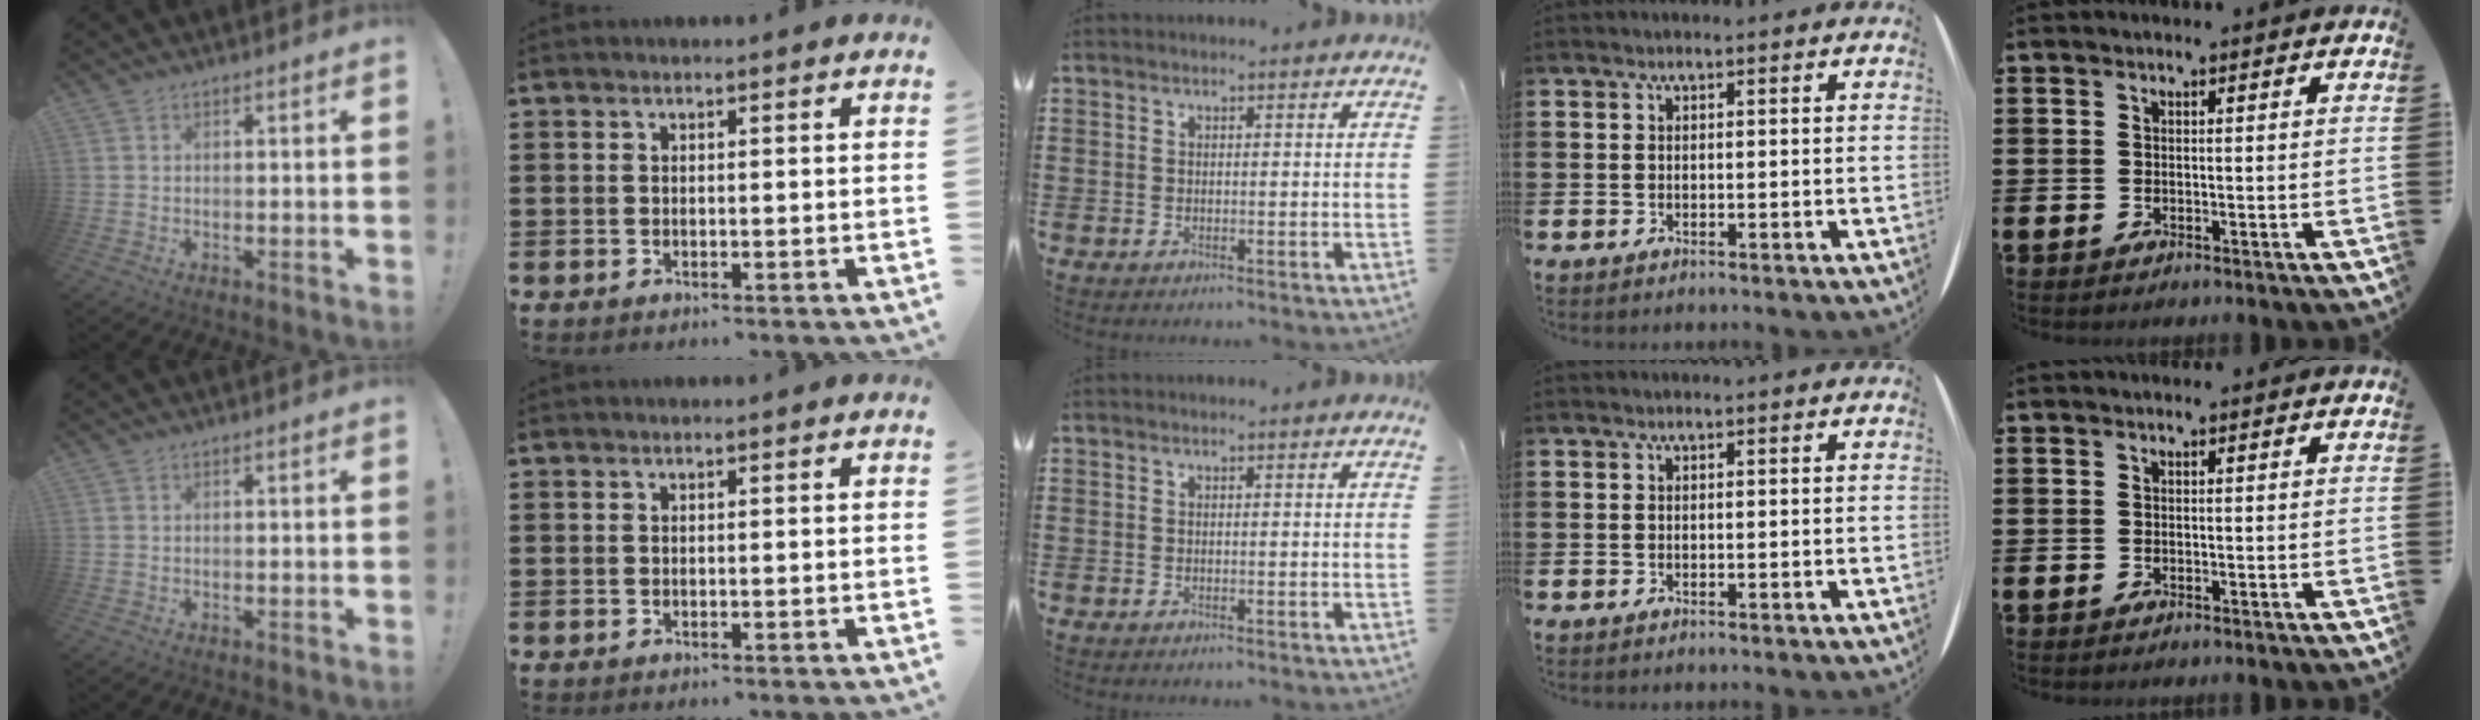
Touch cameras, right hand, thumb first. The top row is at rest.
{}